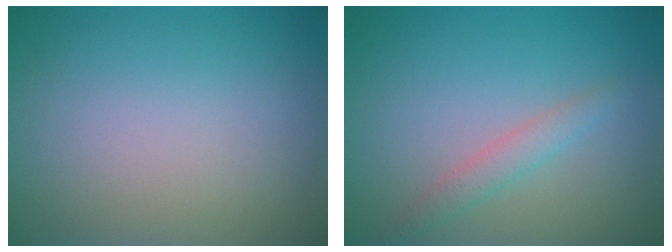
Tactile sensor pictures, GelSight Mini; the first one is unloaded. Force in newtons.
{"total": 1.6, "press": 1.6, "slide": 0.1}